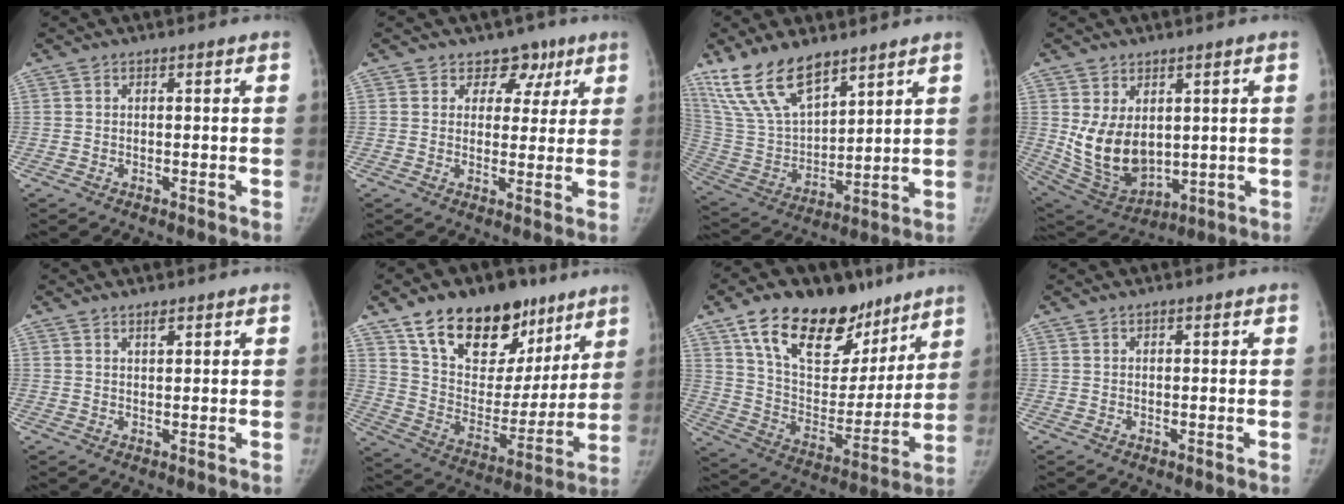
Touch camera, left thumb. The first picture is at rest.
{"total": 5.9, "force": [3.5, 4.6, 1.1], "torque": [0.029, -0.011, 0.047]}
{"total": 16.3, "force": [11.9, 7.1, 8.6], "torque": [-0.136, -0.053, 0.245]}
{"total": 12.3, "force": [1.9, 8.4, 8.8], "torque": [-0.138, -0.023, 0.067]}
{"total": 1.9, "force": [1.5, 0.7, 1.0], "torque": [-0.010, -0.010, 0.024]}
{"total": 25.0, "force": [15.7, 14.6, 13.0], "torque": [-0.160, -0.045, 0.263]}
{"total": 26.5, "force": [16.7, 14.4, 14.7], "torque": [-0.191, -0.044, 0.278]}
{"total": 0.8, "force": [0.6, 0.4, 0.3], "torque": [-0.003, -0.003, 0.008]}